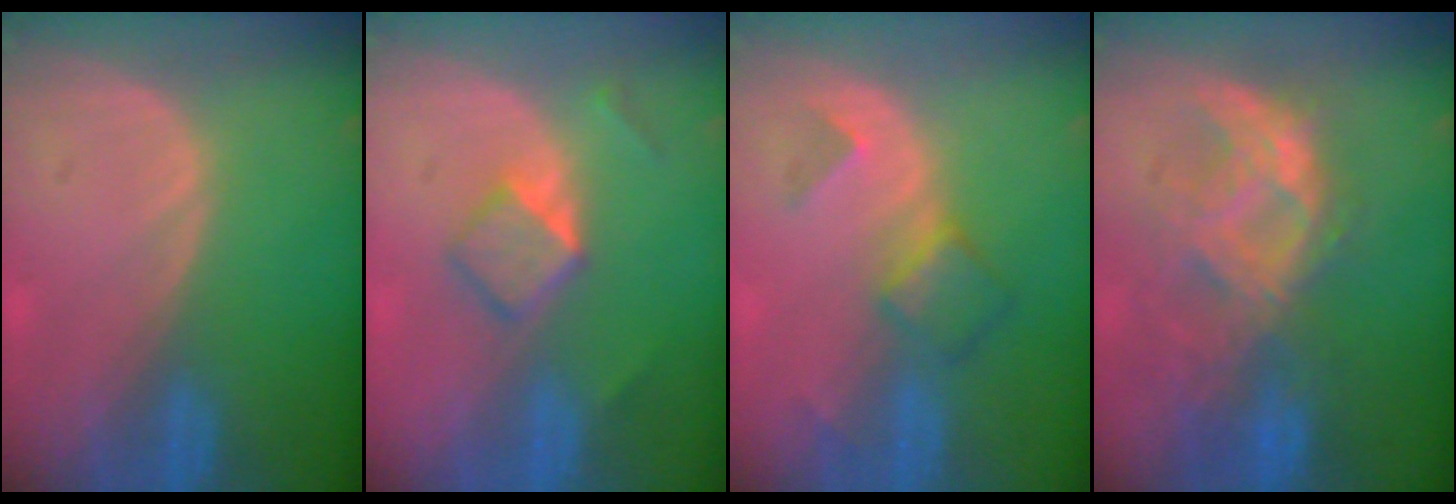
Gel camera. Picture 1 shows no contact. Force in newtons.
{"total": 4.7, "press": 4.2, "slide": 2.1}
{"total": 4.8, "press": 4.6, "slide": 1.4}
{"total": 8.8, "press": 8.6, "slide": 2.1}